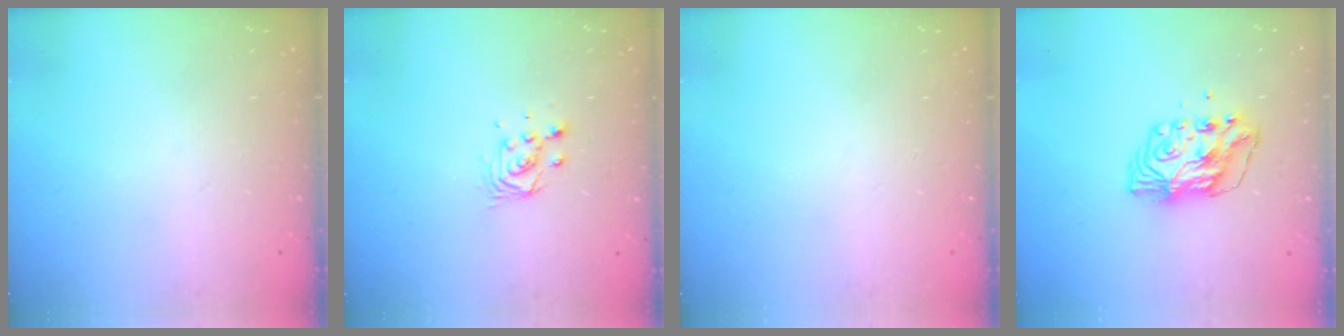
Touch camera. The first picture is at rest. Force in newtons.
{"total": 4.0, "press": 4.0, "slide": 0.1}
{"total": 0.0}
{"total": 7.0, "press": 7.0, "slide": 0.6}